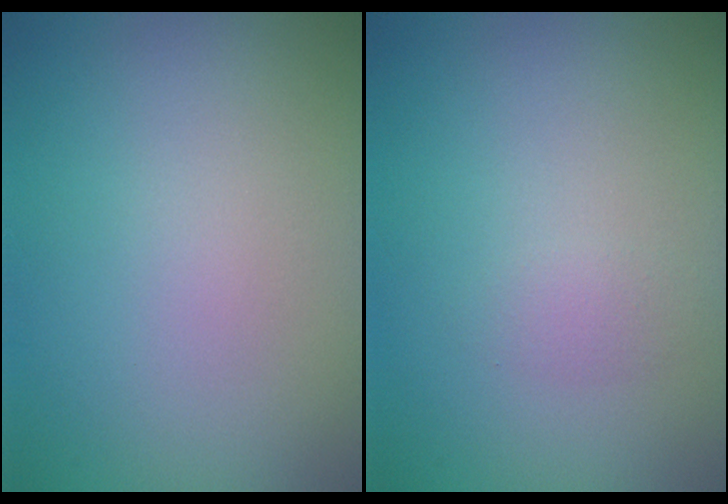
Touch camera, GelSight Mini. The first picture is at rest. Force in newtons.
{"total": 0.9, "press": 0.9, "slide": 0.0}